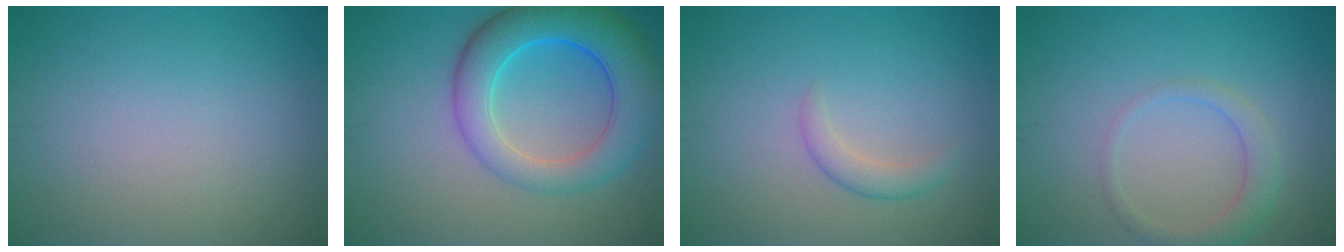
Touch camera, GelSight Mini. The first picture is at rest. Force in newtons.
{"total": 8.1, "press": 8.1, "slide": 0.5}
{"total": 1.7, "press": 1.7, "slide": 0.1}
{"total": 2.4, "press": 2.4, "slide": 0.2}